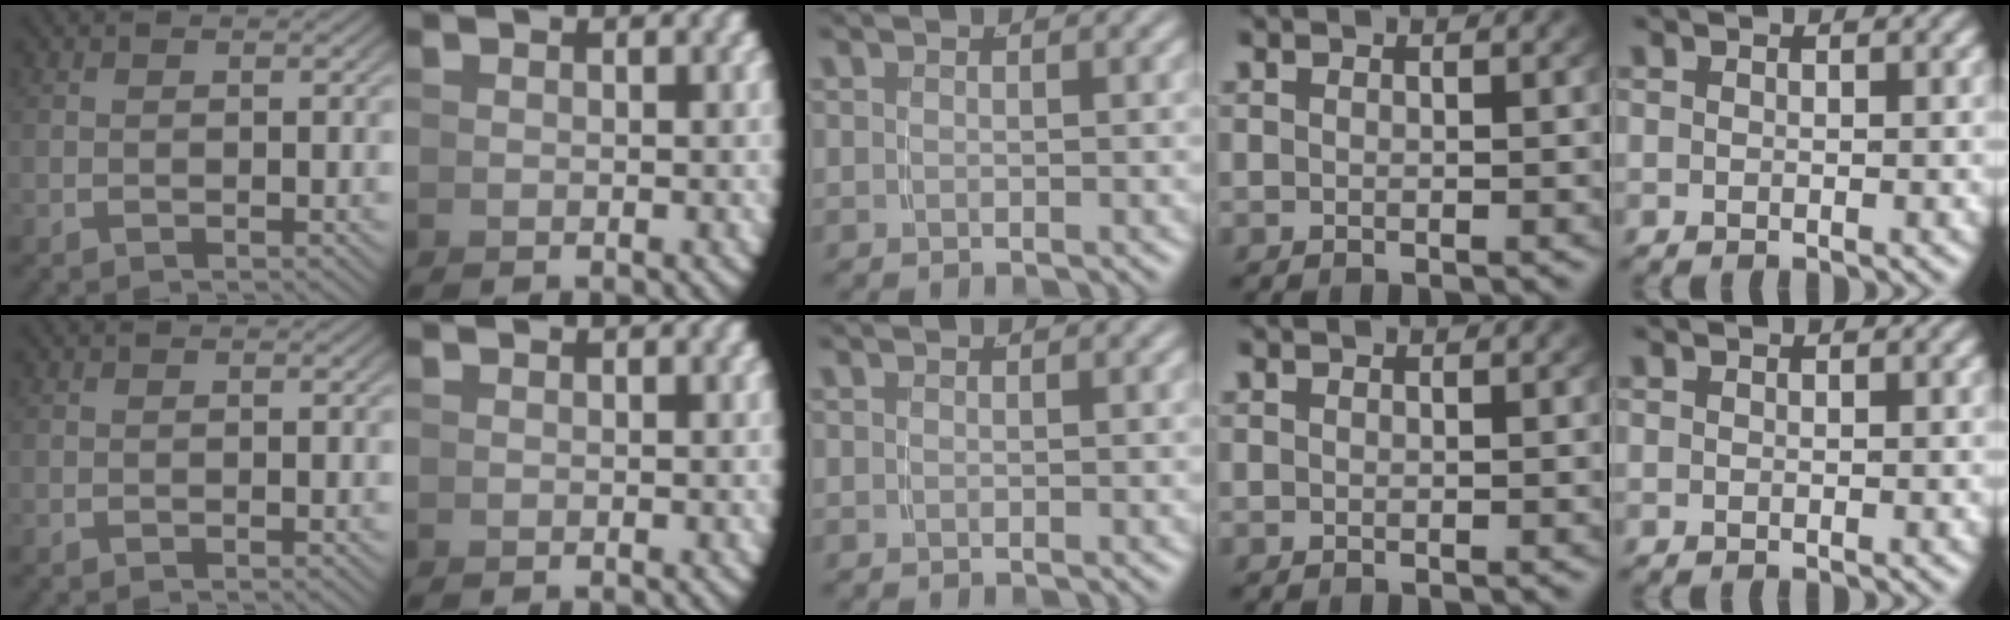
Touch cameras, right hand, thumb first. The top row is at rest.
{}